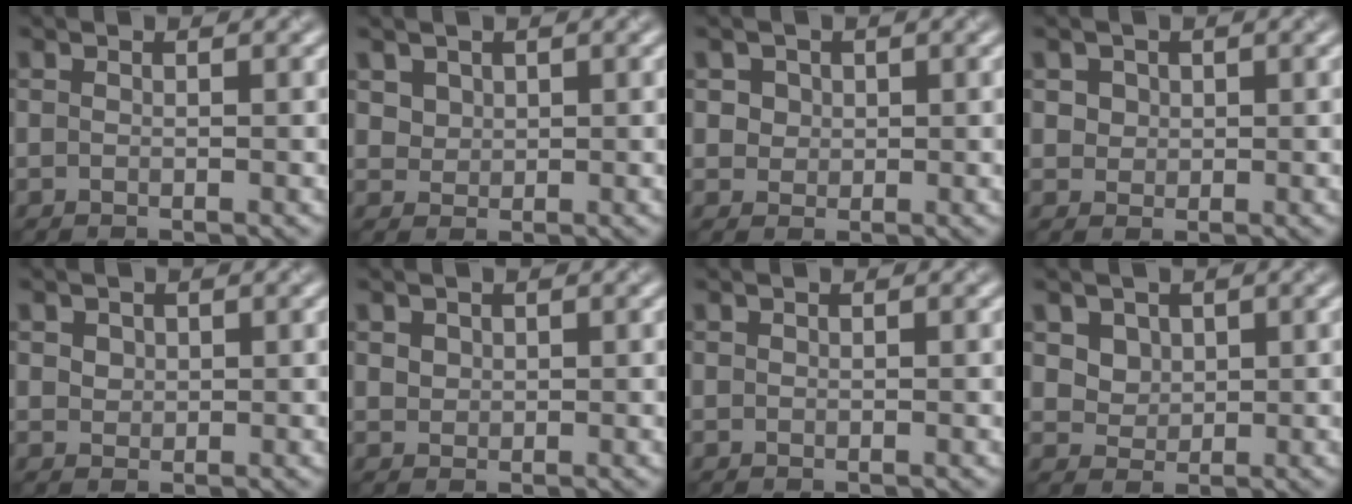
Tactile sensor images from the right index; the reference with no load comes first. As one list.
[{"total": 2.6, "force": [1.6, 1.8, 1.0], "torque": [-0.034, -0.001, 0.044]}, {"total": 2.7, "force": [1.3, 2.2, 1.0], "torque": [-0.023, 0.005, 0.030]}, {"total": 2.4, "force": [1.1, 1.8, 0.9], "torque": [-0.024, 0.004, 0.030]}, {"total": 1.3, "force": [0.7, 1.1, 0.4], "torque": [-0.007, -0.002, 0.017]}, {"total": 1.2, "force": [0.7, 1.0, 0.3], "torque": [-0.006, -0.005, 0.019]}, {"total": 0.0}, {"total": 3.2, "force": [1.6, 2.4, 1.3], "torque": [-0.042, -0.007, 0.052]}]